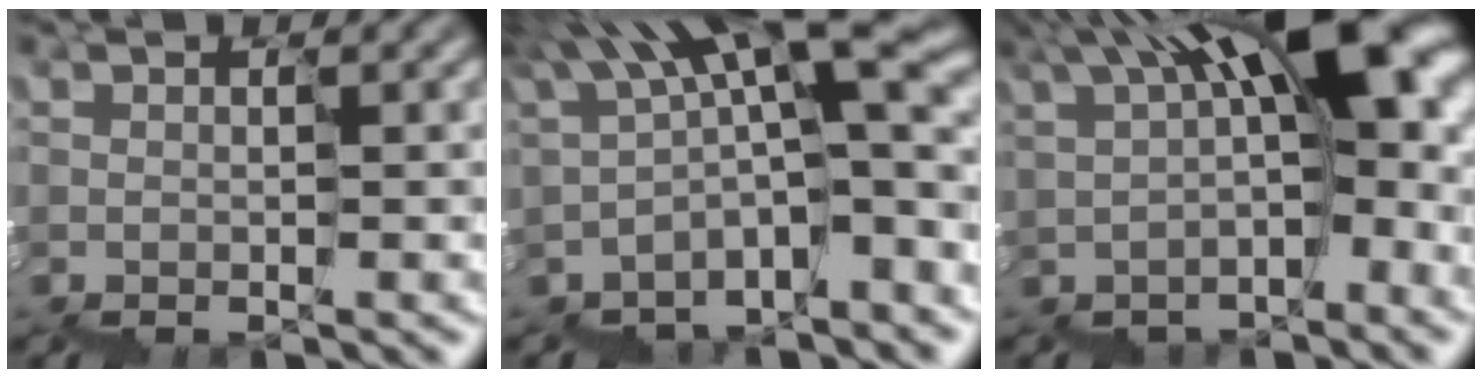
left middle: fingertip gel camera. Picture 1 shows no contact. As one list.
[{"total": 10.5, "force": [0.5, 2.7, 10.1], "torque": [-0.160, 0.035, 0.020]}, {"total": 10.6, "force": [2.3, 3.7, 9.7], "torque": [-0.147, 0.033, 0.041]}]